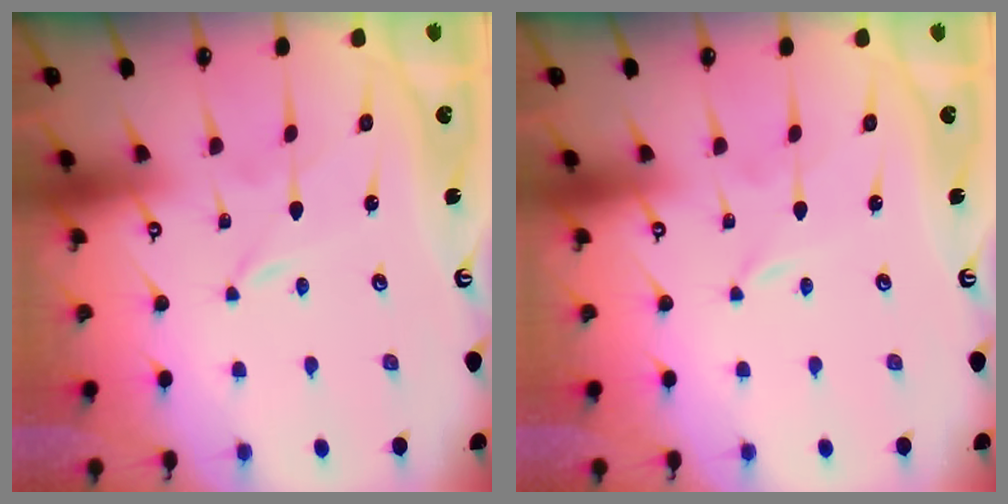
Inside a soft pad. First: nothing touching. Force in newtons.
{"total": 0.0}